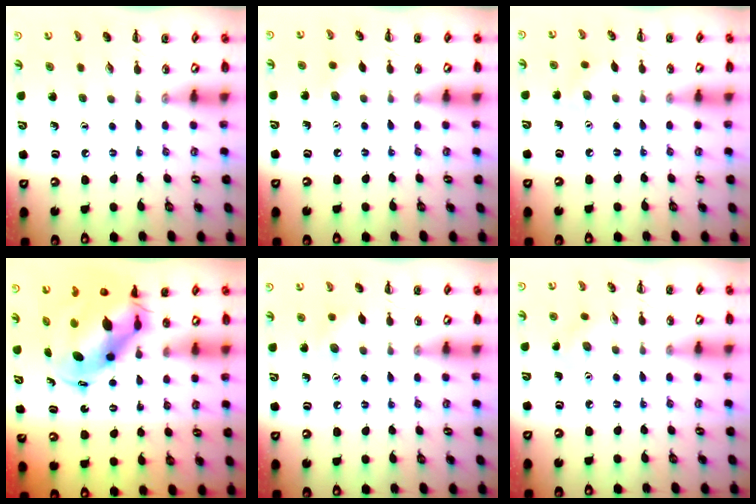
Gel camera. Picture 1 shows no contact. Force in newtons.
{"total": 2.9, "press": 2.8, "slide": 0.7}
{"total": 3.9, "press": 3.8, "slide": 0.9}
{"total": 10.3, "press": 10.1, "slide": 2.1}
{"total": 7.6, "press": 7.3, "slide": 2.0}
{"total": 3.5, "press": 3.4, "slide": 0.9}